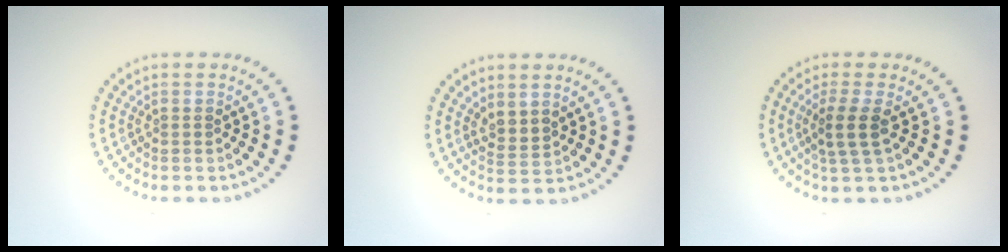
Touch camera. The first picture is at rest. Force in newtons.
{"total": 1.9, "press": 1.4, "slide": 1.2}
{"total": 2.6, "press": 2.1, "slide": 1.5}